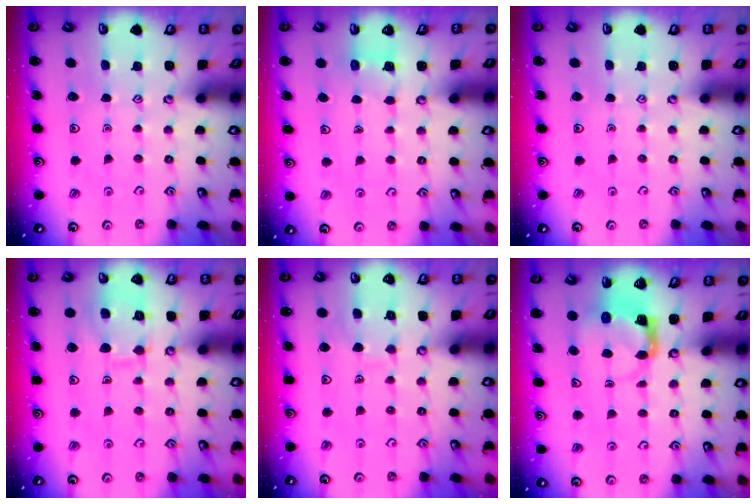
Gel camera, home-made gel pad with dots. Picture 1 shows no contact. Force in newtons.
{"total": 3.8, "press": 3.8, "slide": 0.1}
{"total": 0.0}
{"total": 9.6, "press": 9.6, "slide": 0.1}
{"total": 6.2, "press": 6.1, "slide": 0.6}
{"total": 3.9, "press": 3.9, "slide": 0.6}